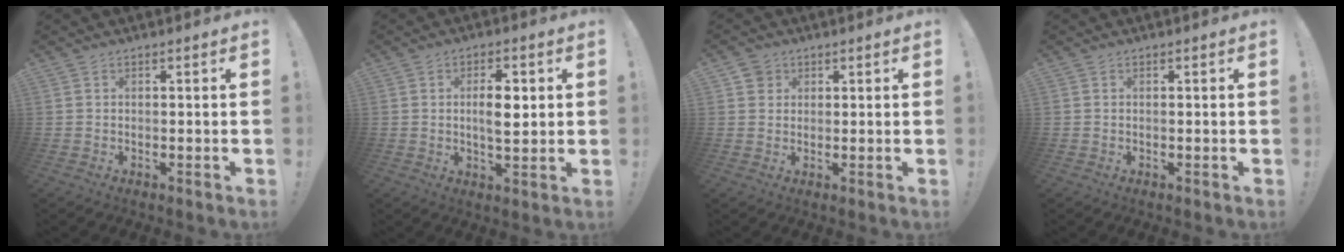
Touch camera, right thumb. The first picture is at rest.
{"total": 7.1, "force": [0.7, 3.2, 6.3], "torque": [-0.101, -0.003, 0.004]}
{"total": 3.3, "force": [1.7, 2.7, 0.5], "torque": [-0.003, -0.005, 0.031]}
{"total": 0.0}